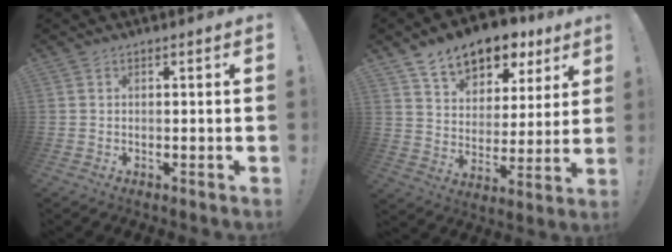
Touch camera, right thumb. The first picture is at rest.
{"total": 13.4, "force": [9.8, 7.4, 5.3], "torque": [-0.074, -0.070, 0.172]}